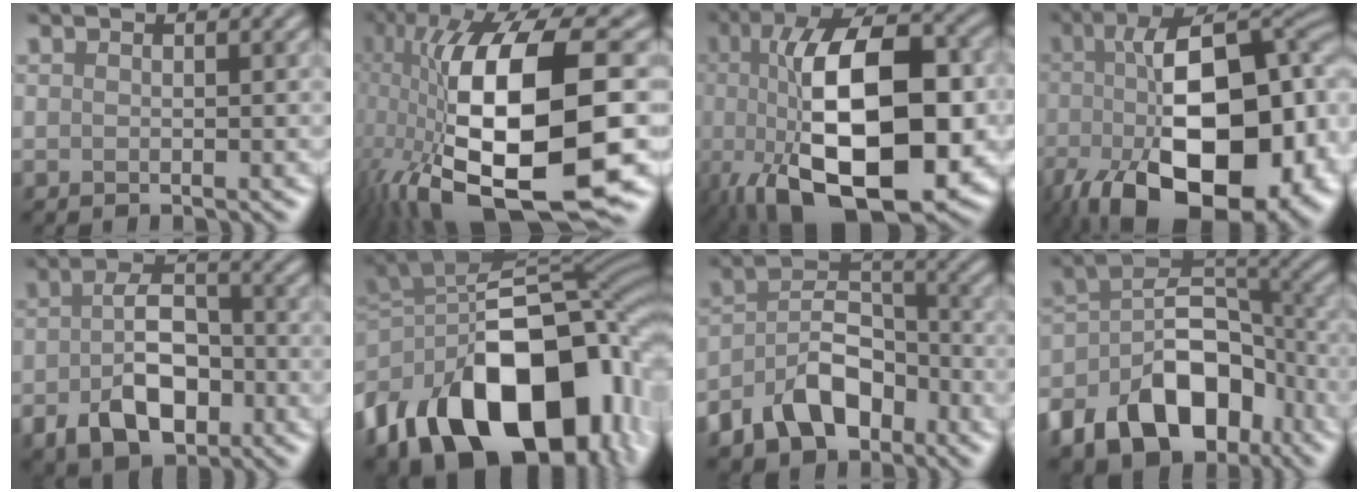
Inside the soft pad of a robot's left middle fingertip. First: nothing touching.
{"total": 17.4, "force": [-1.6, 6.6, 16.0], "torque": [-0.305, 0.001, -0.020]}
{"total": 15.2, "force": [-1.5, 6.7, 13.5], "torque": [-0.209, -0.003, -0.029]}
{"total": 17.8, "force": [-4.5, 9.0, 14.7], "torque": [-0.216, -0.016, -0.063]}
{"total": 6.6, "force": [-2.4, 3.7, 4.9], "torque": [-0.085, 0.004, -0.044]}
{"total": 17.8, "force": [-6.6, 11.0, 12.4], "torque": [-0.212, 0.001, -0.109]}
{"total": 7.2, "force": [-4.1, 4.2, 4.2], "torque": [-0.070, 0.006, -0.081]}
{"total": 11.9, "force": [-6.2, 7.1, 7.2], "torque": [-0.127, 0.007, -0.114]}